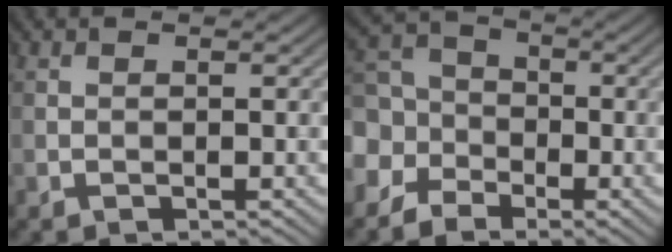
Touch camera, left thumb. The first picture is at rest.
{"total": 6.4, "force": [-2.6, 5.1, 2.9], "torque": [-0.072, -0.002, -0.065]}